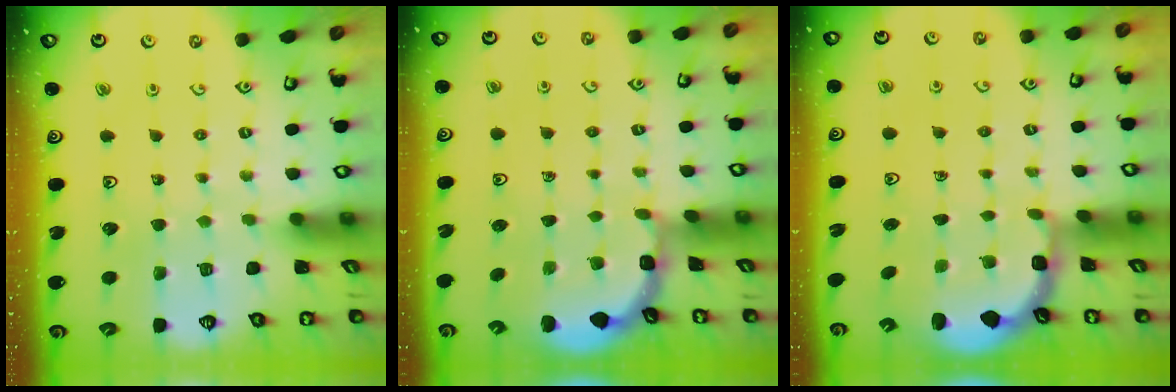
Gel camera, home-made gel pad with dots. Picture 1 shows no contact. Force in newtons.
{"total": 1.9, "press": 1.9, "slide": 0.1}
{"total": 2.7, "press": 2.1, "slide": 1.7}